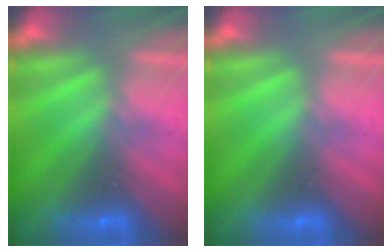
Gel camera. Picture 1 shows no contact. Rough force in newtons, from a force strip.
{"total": 0.0}